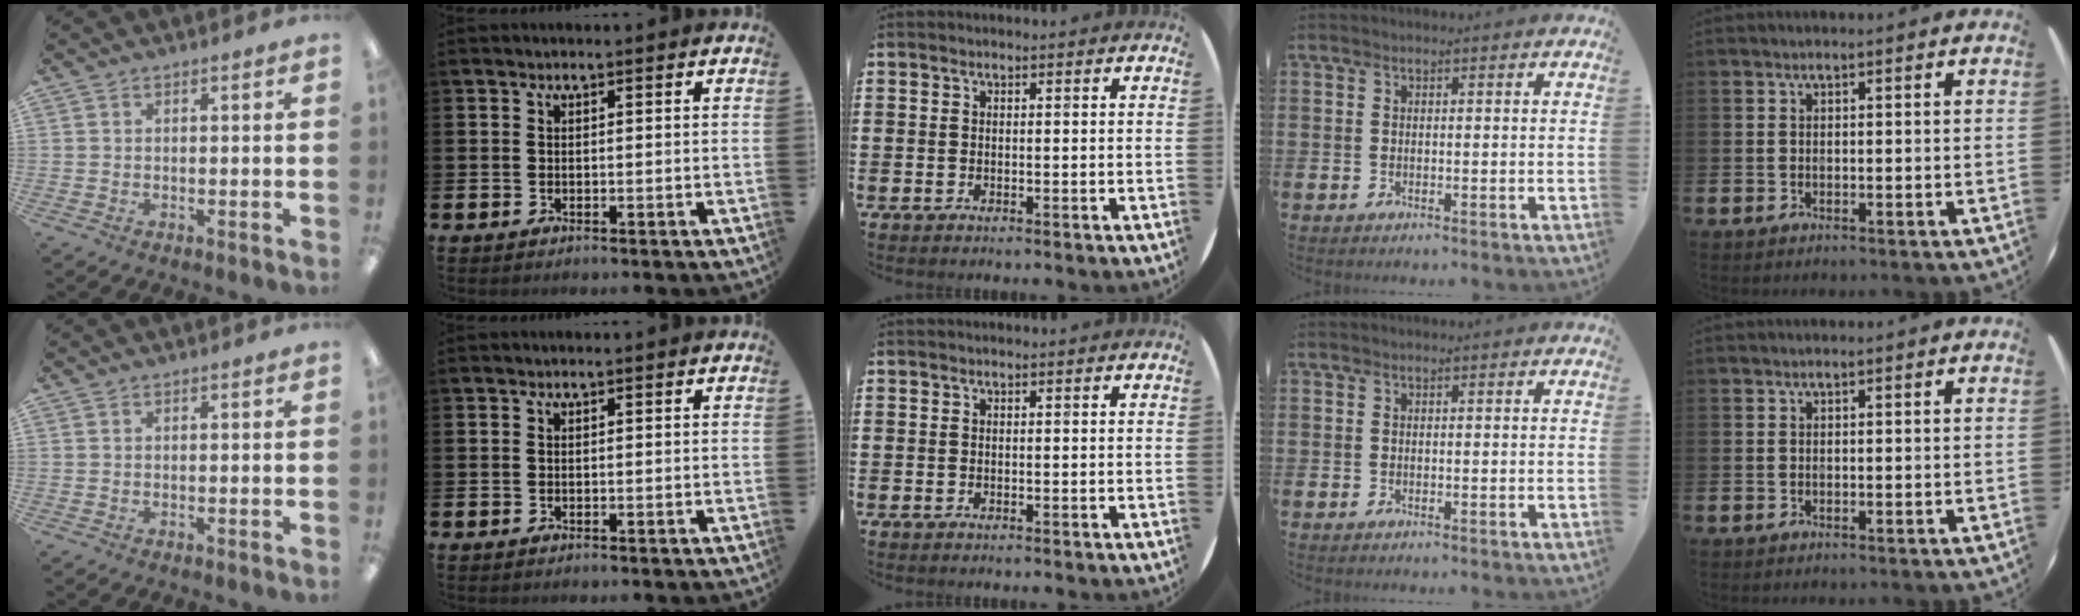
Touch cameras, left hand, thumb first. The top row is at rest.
{}